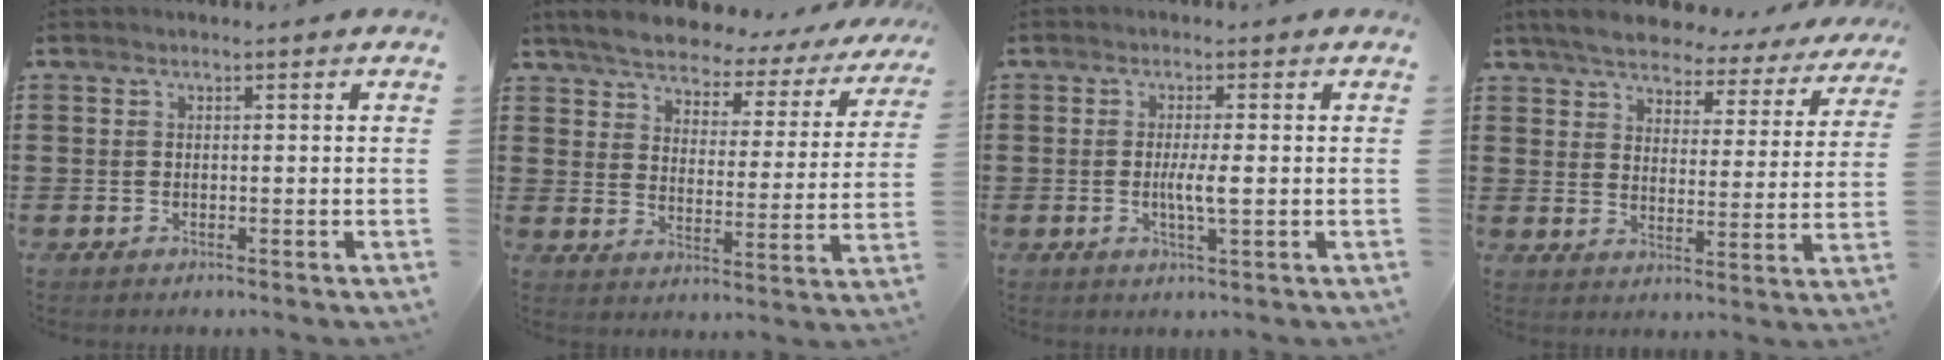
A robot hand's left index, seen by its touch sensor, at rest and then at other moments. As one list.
[{"total": 5.1, "force": [4.9, 0.9, 1.2], "torque": [-0.054, -0.032, 0.079]}, {"total": 3.4, "force": [-0.2, 0.4, 3.3], "torque": [-0.060, -0.004, -0.005]}, {"total": 5.5, "force": [5.3, 0.9, 1.3], "torque": [-0.055, -0.031, 0.090]}]